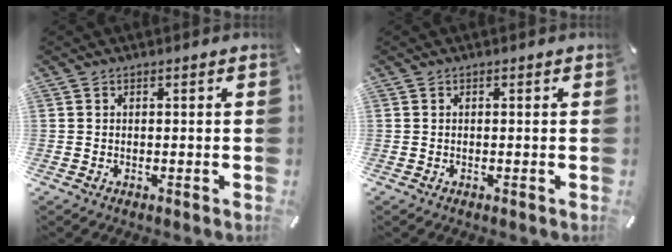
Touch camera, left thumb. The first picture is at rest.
{"total": 0.0}